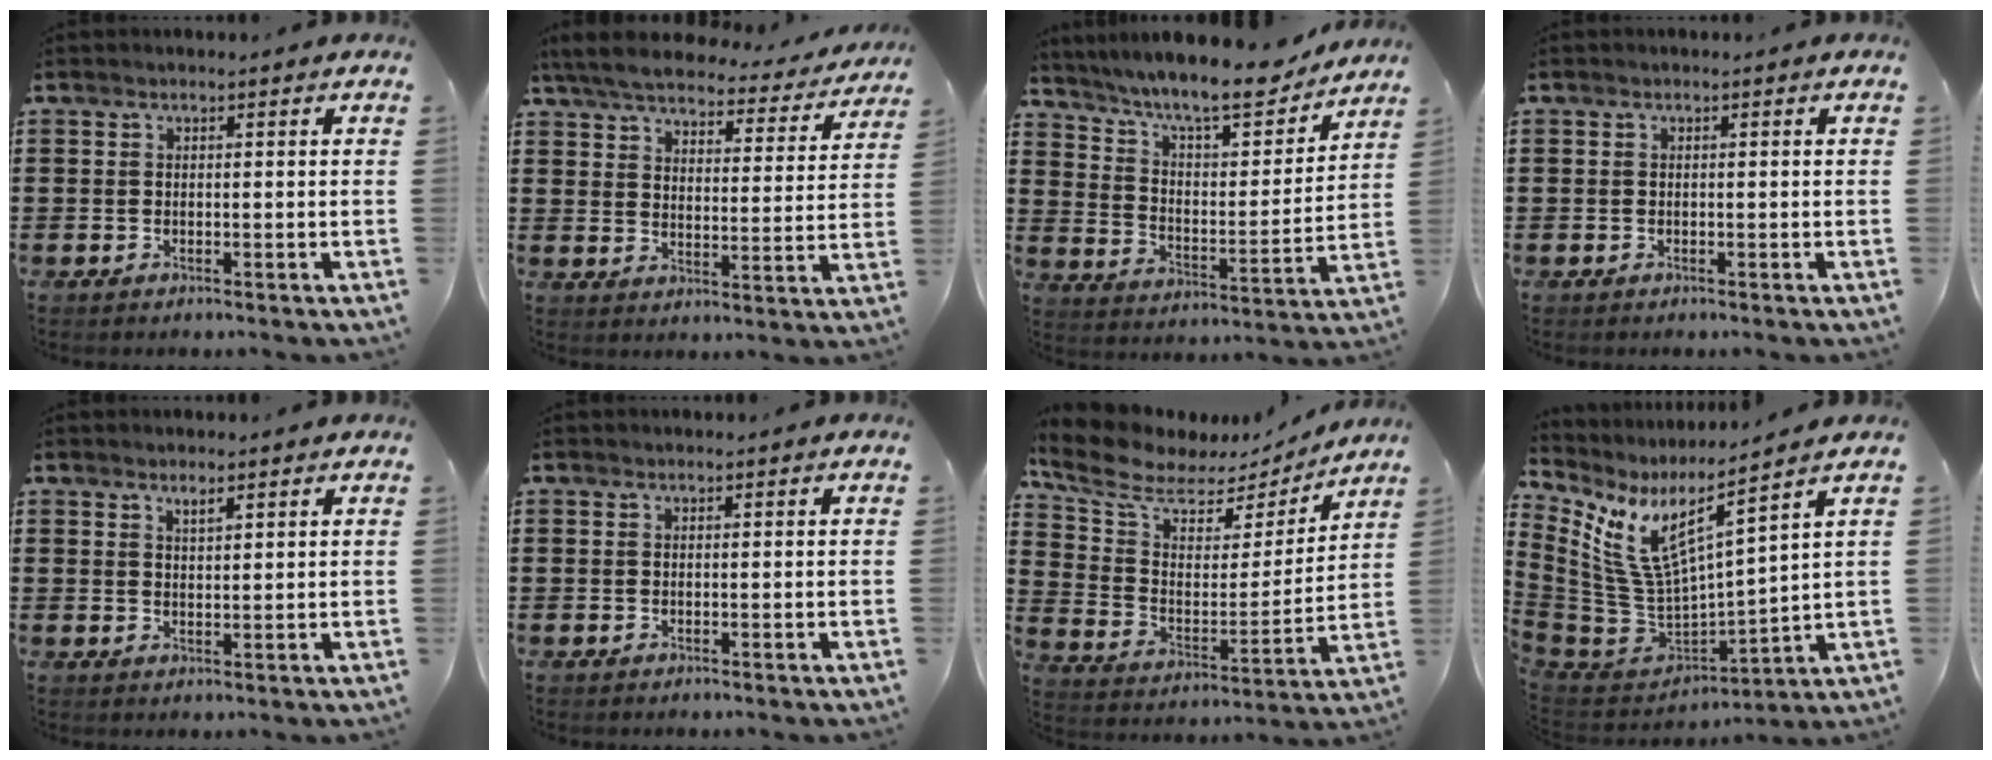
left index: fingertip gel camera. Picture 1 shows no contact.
{"total": 6.0, "force": [5.6, 0.8, 2.0], "torque": [-0.064, -0.032, 0.095]}
{"total": 9.8, "force": [8.8, 0.9, 4.3], "torque": [-0.109, -0.055, 0.148]}
{"total": 0.0}
{"total": 1.8, "force": [1.5, 0.4, 0.8], "torque": [-0.018, 0.002, 0.027]}
{"total": 0.0}
{"total": 7.9, "force": [6.2, 3.5, 3.5], "torque": [-0.104, -0.038, 0.107]}
{"total": 7.9, "force": [4.0, 2.1, 6.5], "torque": [-0.165, -0.056, 0.062]}